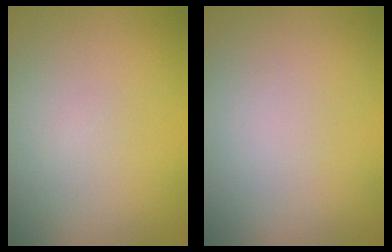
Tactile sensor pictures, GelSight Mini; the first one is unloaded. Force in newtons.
{"total": 0.0}